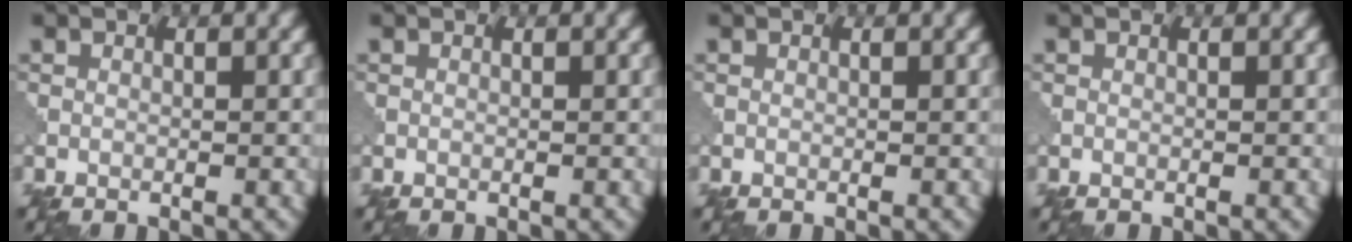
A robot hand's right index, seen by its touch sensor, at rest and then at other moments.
{"total": 0.0}
{"total": 0.0}
{"total": 0.0}